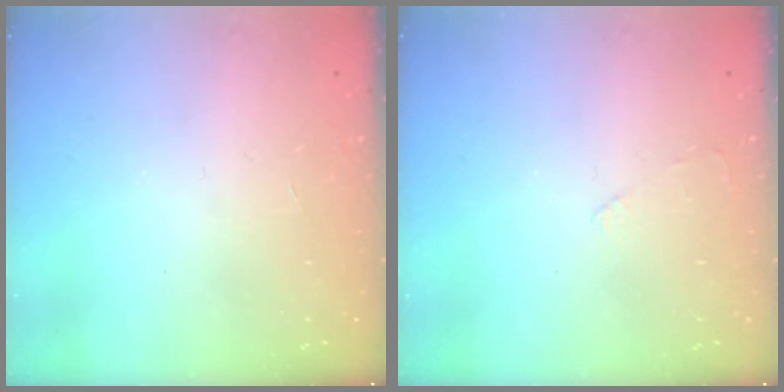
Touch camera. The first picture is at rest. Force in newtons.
{"total": 2.4, "press": 2.4, "slide": 0.4}